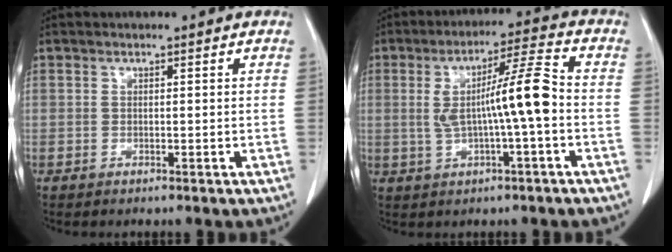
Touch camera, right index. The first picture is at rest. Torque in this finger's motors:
{"motor_torque": [0.68, -0.23, 0.32, 0.15]}